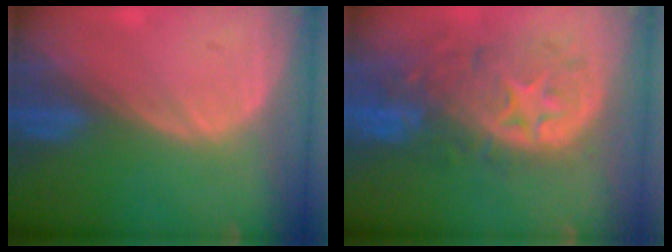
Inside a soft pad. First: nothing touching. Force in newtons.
{"total": 11.4, "press": 9.8, "slide": 5.7}